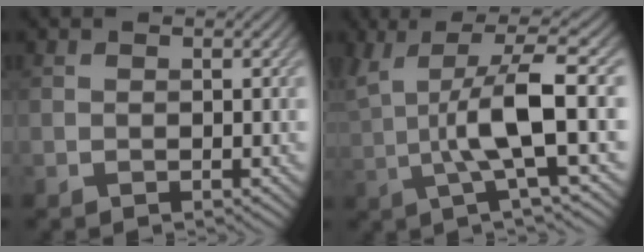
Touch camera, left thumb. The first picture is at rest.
{"total": 8.3, "force": [1.3, 1.6, 8.1], "torque": [-0.147, 0.016, 0.022]}